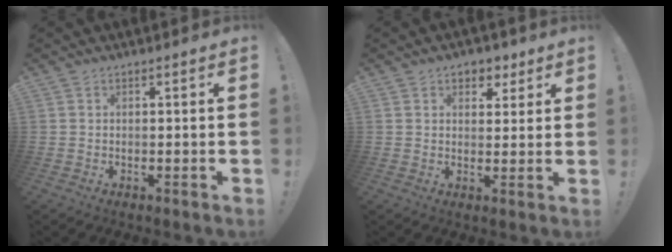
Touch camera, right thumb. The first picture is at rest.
{"total": 5.8, "force": [3.1, 4.5, 2.1], "torque": [-0.008, -0.017, 0.054]}